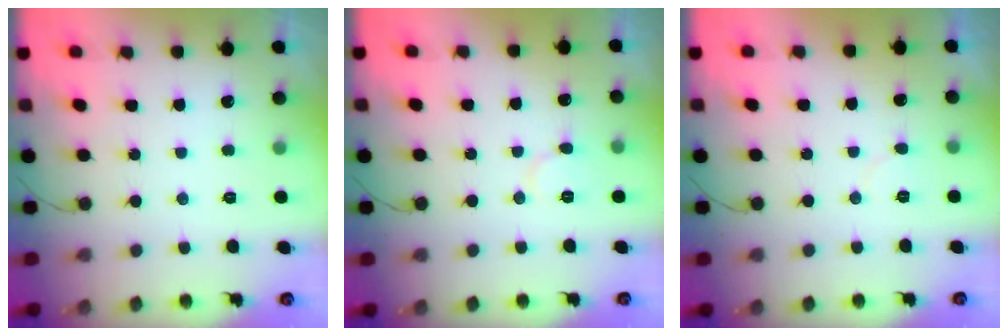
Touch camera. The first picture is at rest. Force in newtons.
{"total": 5.6, "press": 5.6, "slide": 0.6}
{"total": 3.6, "press": 3.6, "slide": 0.3}